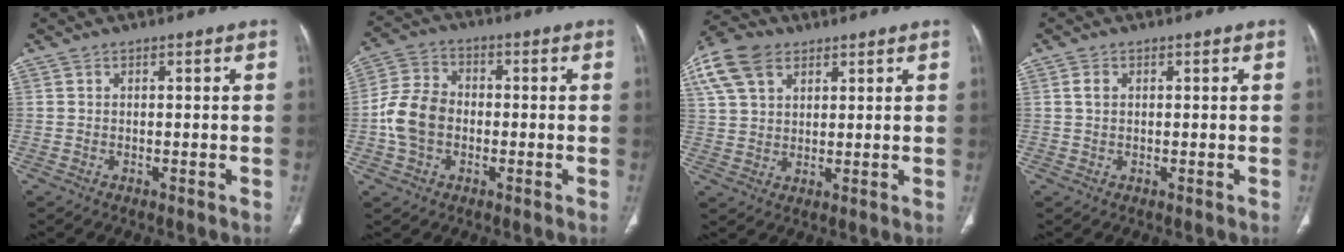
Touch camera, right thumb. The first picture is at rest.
{"total": 9.4, "force": [-1.5, 7.1, 5.9], "torque": [-0.109, 0.026, -0.036]}
{"total": 12.8, "force": [6.4, 8.4, 7.2], "torque": [-0.149, 0.009, 0.123]}
{"total": 1.7, "force": [0.4, 1.2, 1.1], "torque": [-0.019, 0.001, 0.009]}